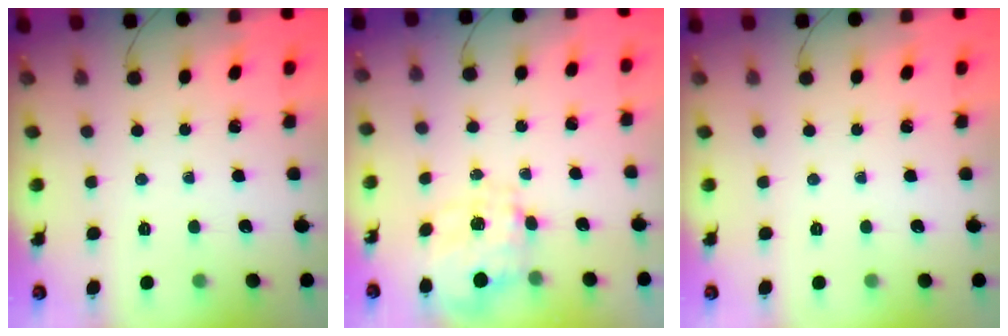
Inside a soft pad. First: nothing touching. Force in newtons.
{"total": 3.6, "press": 3.4, "slide": 1.0}
{"total": 0.0}